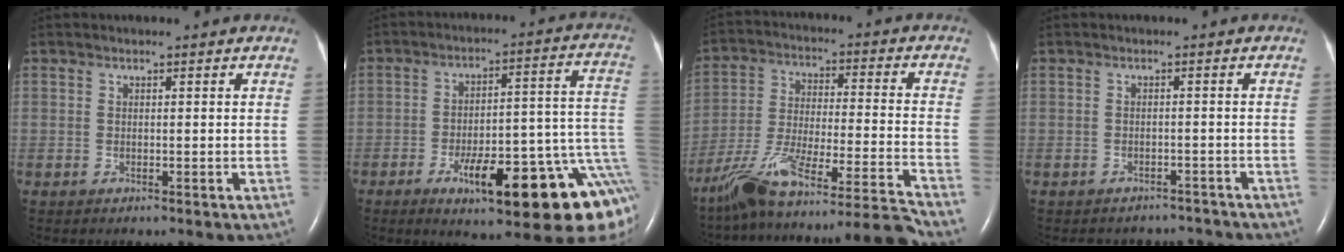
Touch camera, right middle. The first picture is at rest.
{"total": 19.6, "force": [-9.1, 3.8, 17.0], "torque": [-0.127, 0.019, -0.122]}
{"total": 20.8, "force": [-17.7, -1.4, 10.7], "torque": [-0.169, -0.015, -0.295]}
{"total": 5.3, "force": [-5.0, 1.7, -0.2], "torque": [0.003, 0.009, -0.056]}